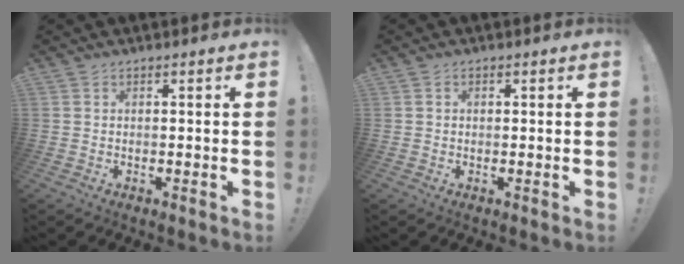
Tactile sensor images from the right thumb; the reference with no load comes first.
{"total": 0.6, "force": [0.1, 0.5, 0.2], "torque": [-0.005, 0.002, 0.001]}